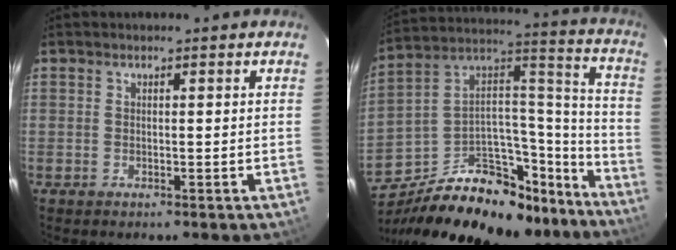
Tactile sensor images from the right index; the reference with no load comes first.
{"total": 30.4, "force": [-22.6, 14.7, 14.0], "torque": [-0.237, 0.078, -0.316]}